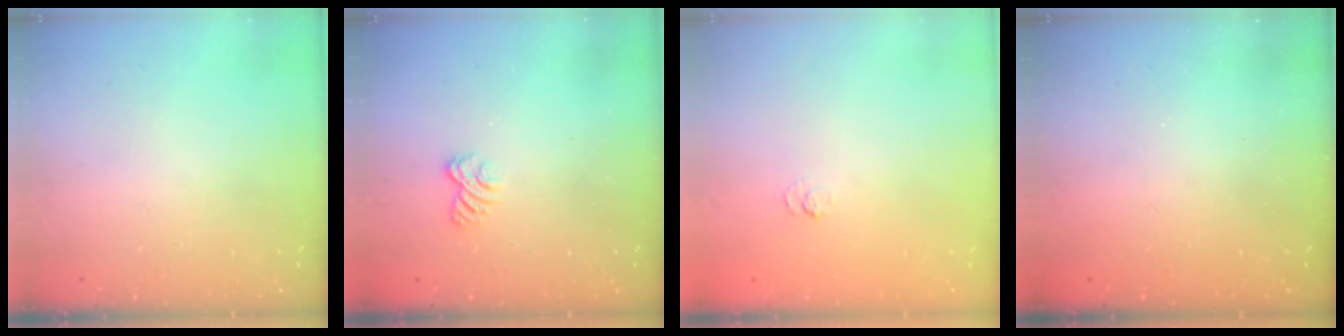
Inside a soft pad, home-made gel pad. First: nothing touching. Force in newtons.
{"total": 2.9, "press": 2.6, "slide": 1.3}
{"total": 2.0, "press": 1.5, "slide": 1.3}
{"total": 2.3, "press": 2.2, "slide": 0.8}